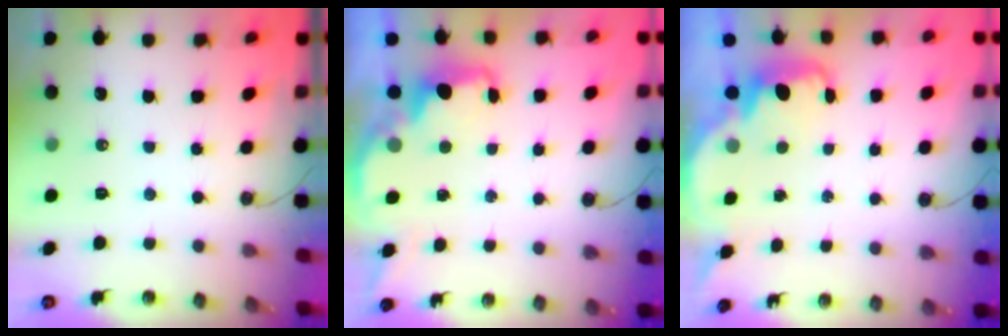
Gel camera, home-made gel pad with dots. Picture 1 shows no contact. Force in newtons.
{"total": 2.0, "press": 1.9, "slide": 0.8}
{"total": 2.3, "press": 2.2, "slide": 0.6}